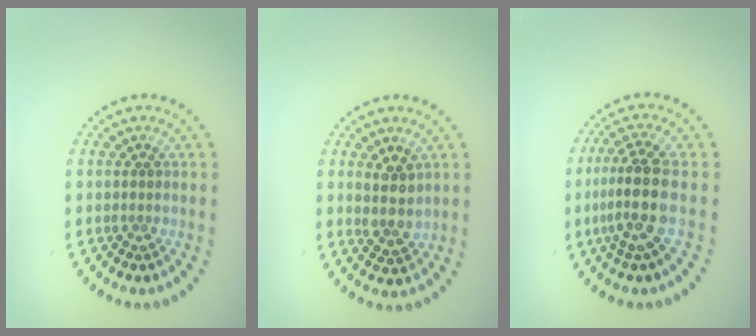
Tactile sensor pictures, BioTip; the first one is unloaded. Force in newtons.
{"total": 2.6, "press": 2.2, "slide": 1.4}
{"total": 4.0, "press": 3.2, "slide": 2.4}